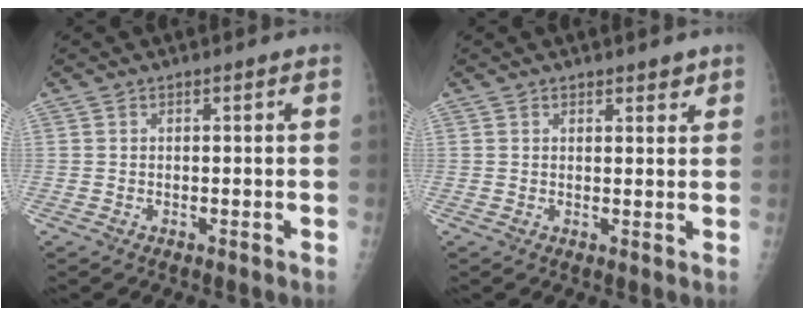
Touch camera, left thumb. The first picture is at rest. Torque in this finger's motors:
{"motor_torque": [0.01, 0.06, -0.07, 0.19, 0.06]}